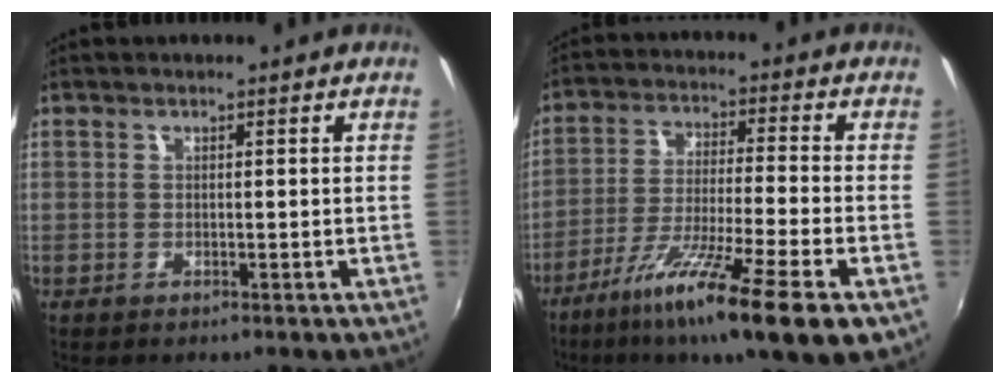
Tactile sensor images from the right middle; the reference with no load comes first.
{"total": 16.6, "force": [-9.2, 0.8, 13.8], "torque": [-0.251, -0.047, -0.160]}